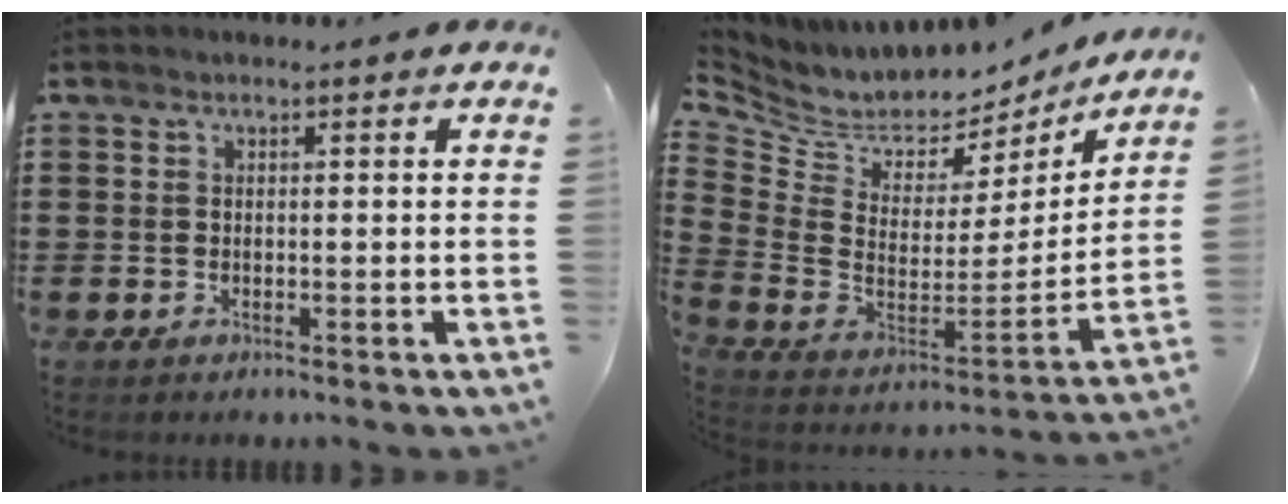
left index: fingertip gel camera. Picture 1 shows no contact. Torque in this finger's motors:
{"motor_torque": [1.24, -0.57, 0.08, 0.00]}